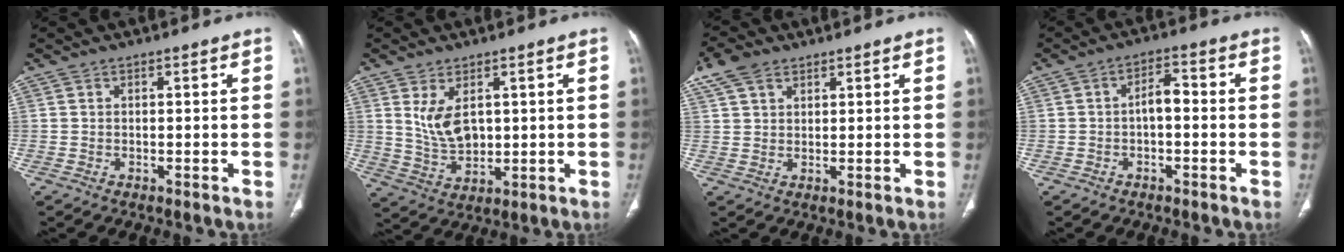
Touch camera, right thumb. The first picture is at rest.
{"total": 7.2, "force": [2.2, 4.2, 5.4], "torque": [-0.092, -0.017, 0.056]}
{"total": 6.1, "force": [3.9, 3.6, 3.1], "torque": [-0.059, 0.007, 0.083]}
{"total": 3.7, "force": [-0.7, 1.8, 3.2], "torque": [-0.044, 0.020, -0.016]}